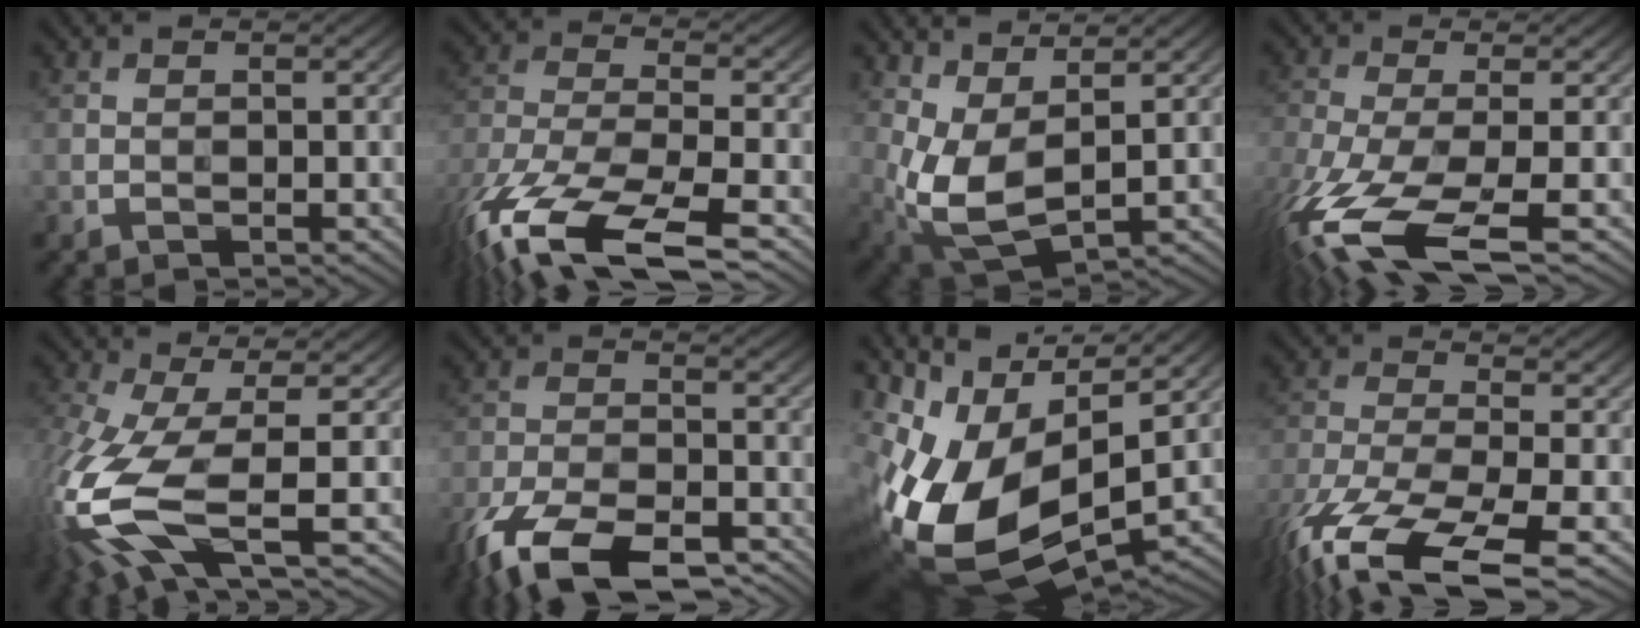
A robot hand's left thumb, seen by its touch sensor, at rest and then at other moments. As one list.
[{"total": 15.5, "force": [-10.6, 5.5, 9.8], "torque": [-0.251, -0.043, -0.177]}, {"total": 8.8, "force": [1.9, 4.5, 7.3], "torque": [-0.188, -0.005, 0.038]}, {"total": 12.9, "force": [-6.3, 4.0, 10.5], "torque": [-0.251, -0.027, -0.112]}, {"total": 12.5, "force": [-3.3, 4.4, 11.2], "torque": [-0.269, -0.025, -0.067]}, {"total": 15.5, "force": [-11.0, 6.4, 8.8], "torque": [-0.202, -0.043, -0.176]}, {"total": 16.7, "force": [-1.1, 9.1, 13.9], "torque": [-0.299, -0.030, 0.003]}, {"total": 14.0, "force": [-9.4, 4.6, 9.3], "torque": [-0.223, -0.030, -0.163]}]